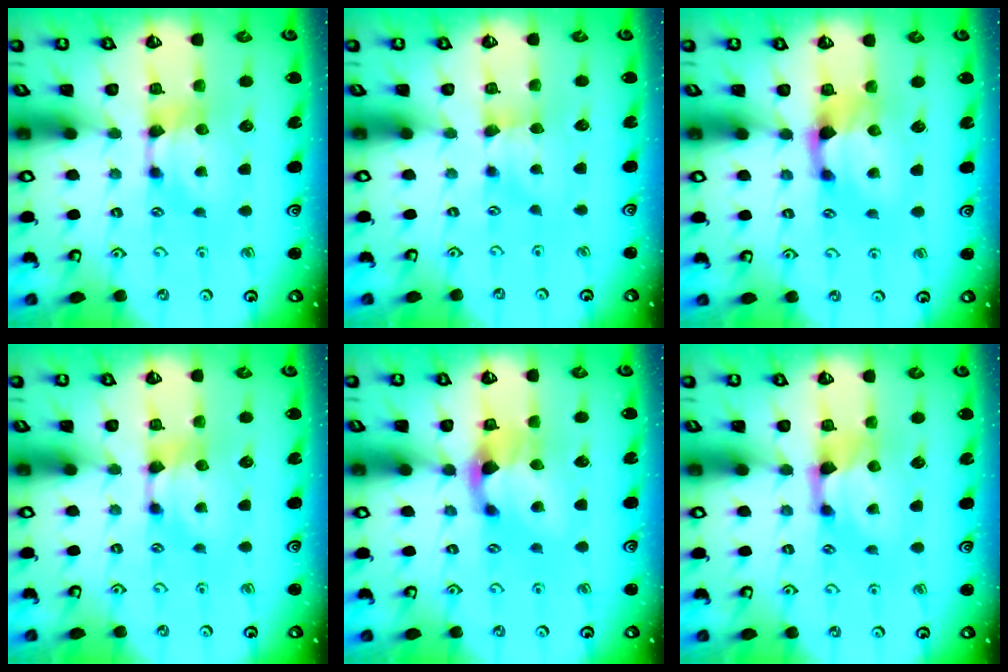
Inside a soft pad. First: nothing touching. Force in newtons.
{"total": 1.2, "press": 1.1, "slide": 0.4}
{"total": 1.6, "press": 1.0, "slide": 1.3}
{"total": 0.0}
{"total": 2.8, "press": 2.2, "slide": 1.7}
{"total": 1.6, "press": 1.1, "slide": 1.1}